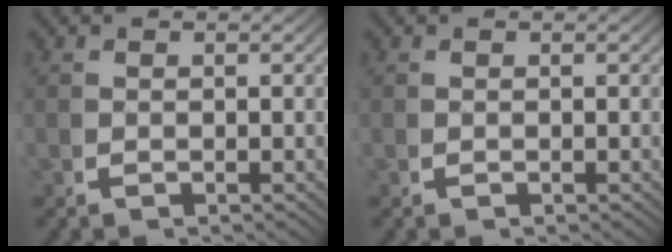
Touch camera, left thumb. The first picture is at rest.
{"total": 0.0}